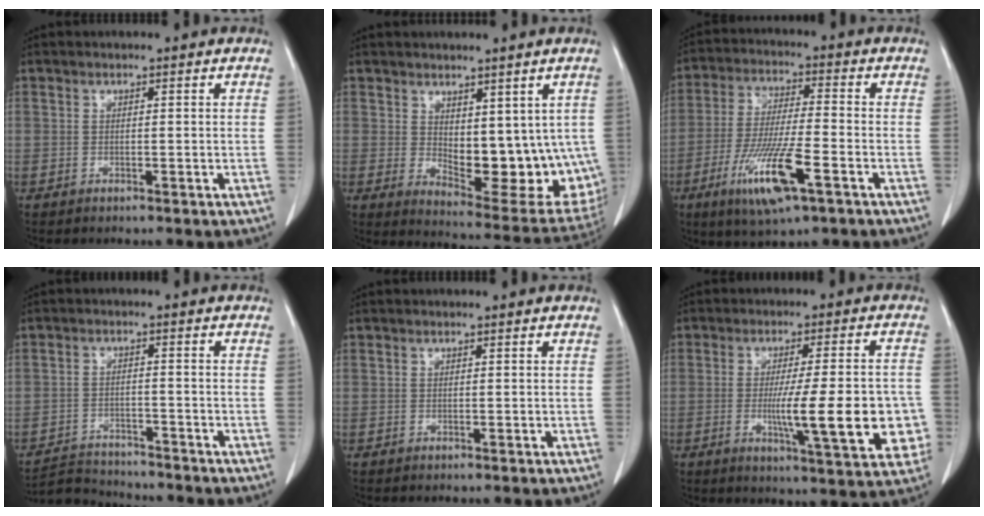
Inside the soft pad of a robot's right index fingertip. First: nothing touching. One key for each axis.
{"total": 14.6, "fx": 0.7, "fy": 6.7, "fz": 13.0, "tx": -0.166, "ty": -0.019, "tz": 0.030}
{"total": 12.7, "fx": -5.8, "fy": 1.6, "fz": 11.2, "tx": -0.223, "ty": -0.024, "tz": -0.104}
{"total": 5.7, "fx": -5.7, "fy": 0.4, "fz": -0.2, "tx": 0.000, "ty": -0.007, "tz": -0.102}
{"total": 0.0}
{"total": 14.7, "fx": -3.0, "fy": 2.2, "fz": 14.2, "tx": -0.184, "ty": -0.001, "tz": -0.035}